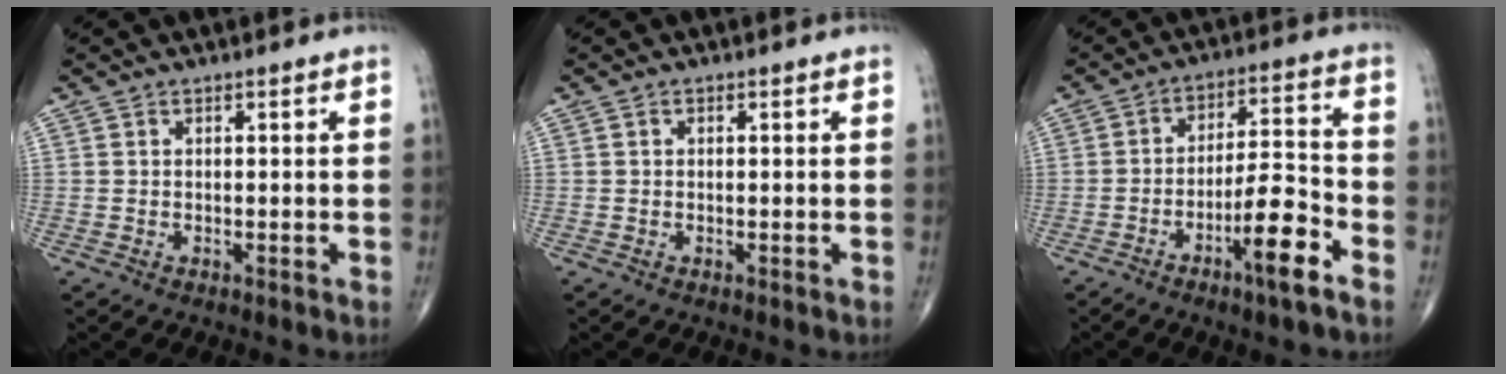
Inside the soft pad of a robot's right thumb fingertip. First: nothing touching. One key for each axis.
{"total": 0.0}
{"total": 10.8, "fx": -5.5, "fy": 1.9, "fz": 9.1, "tx": -0.150, "ty": 0.035, "tz": -0.091}